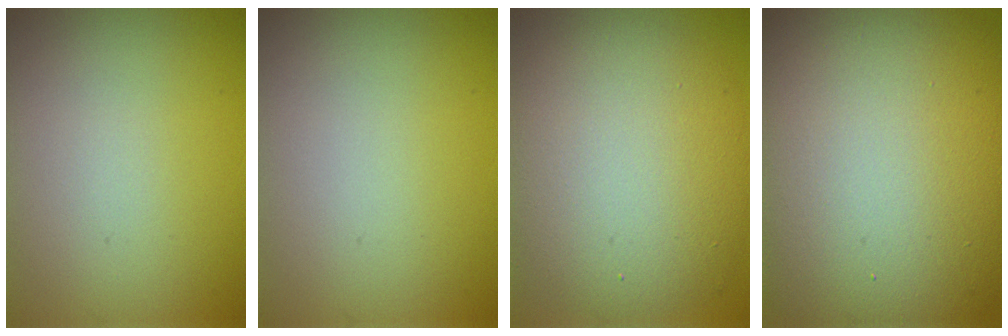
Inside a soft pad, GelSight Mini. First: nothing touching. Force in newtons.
{"total": 0.0}
{"total": 10.6, "press": 10.6, "slide": 0.5}
{"total": 18.2, "press": 18.2, "slide": 1.0}